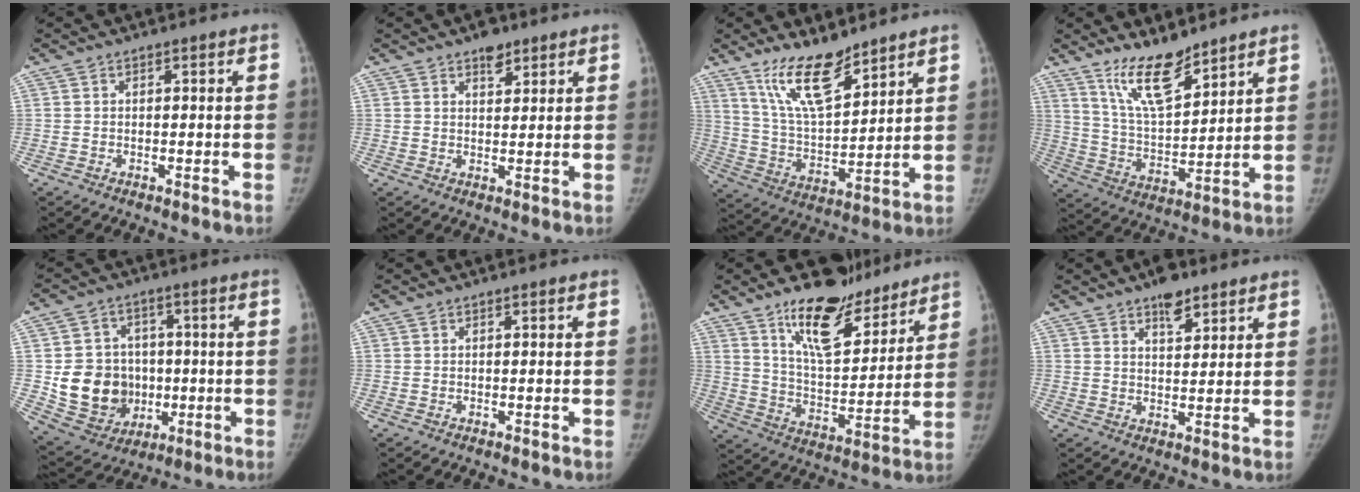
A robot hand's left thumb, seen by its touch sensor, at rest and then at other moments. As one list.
[{"total": 3.9, "force": [2.8, 2.0, 2.0], "torque": [-0.012, -0.015, 0.042]}, {"total": 13.3, "force": [9.9, 4.2, 7.8], "torque": [-0.116, -0.070, 0.194]}, {"total": 11.9, "force": [9.2, 3.5, 6.7], "torque": [-0.098, -0.072, 0.180]}, {"total": 14.1, "force": [-1.2, 12.4, 6.8], "torque": [-0.079, 0.008, 0.003]}, {"total": 0.0}, {"total": 16.7, "force": [12.2, 6.7, 9.4], "torque": [-0.108, -0.082, 0.209]}, {"total": 6.1, "force": [4.2, 2.6, 3.5], "torque": [-0.032, -0.024, 0.064]}]